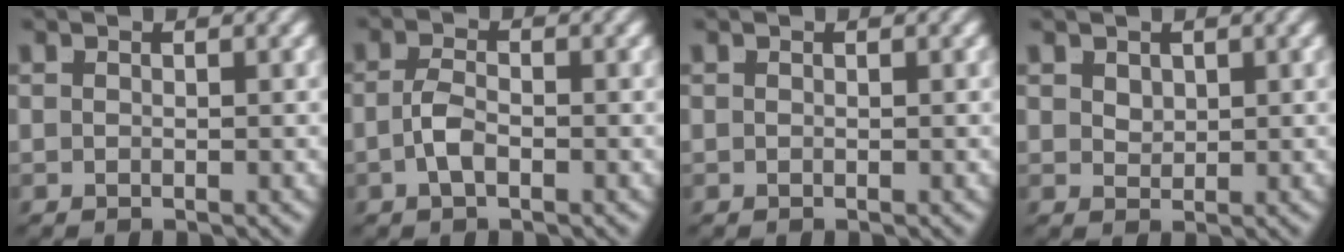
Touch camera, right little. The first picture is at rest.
{"total": 1.9, "force": [-1.1, 0.3, 1.5], "torque": [-0.034, -0.009, -0.014]}
{"total": 0.0}
{"total": 1.2, "force": [1.1, 0.2, 0.5], "torque": [-0.004, -0.010, 0.033]}